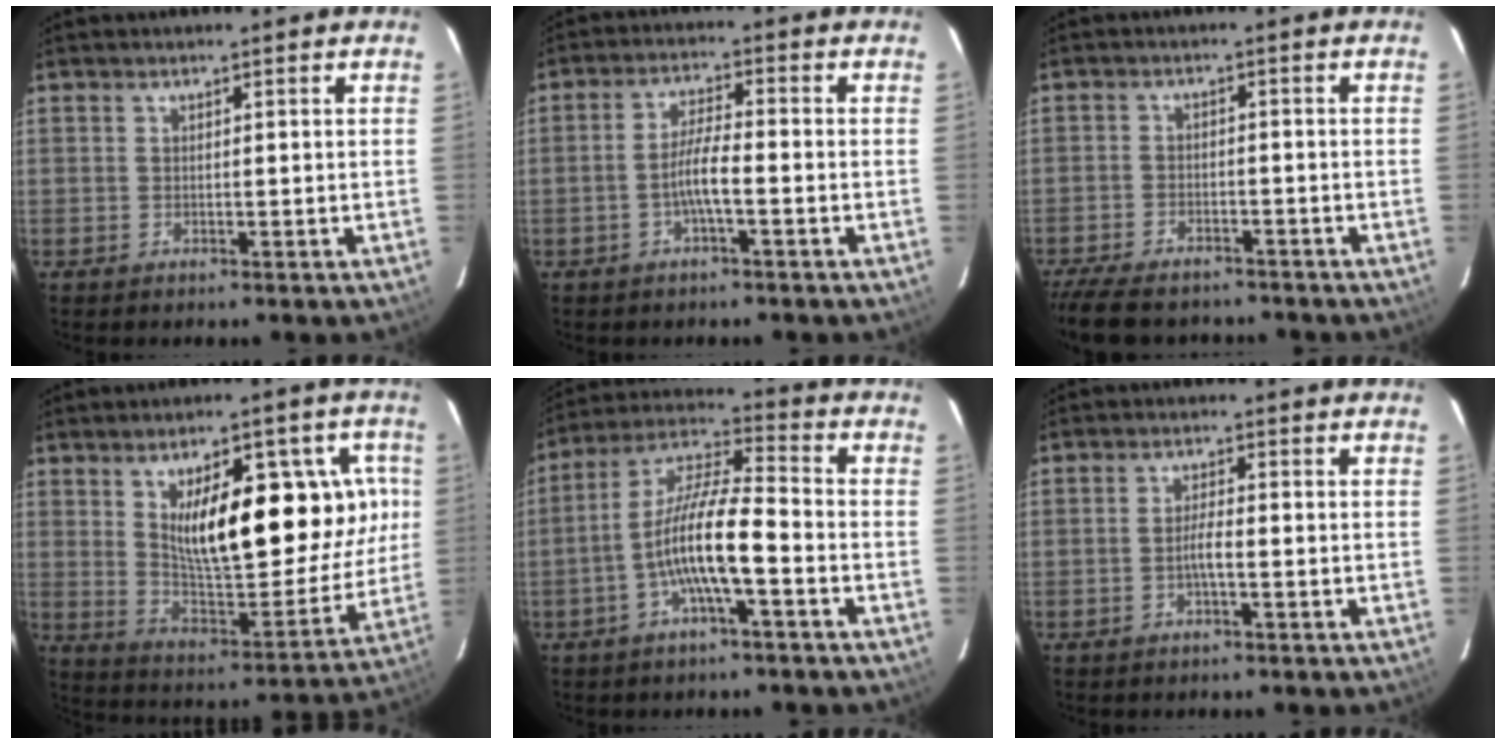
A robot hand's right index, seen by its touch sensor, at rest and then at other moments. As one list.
[{"total": 4.8, "force": [-2.0, 0.4, 4.4], "torque": [-0.088, 0.007, -0.039]}, {"total": 12.2, "force": [-10.7, 4.2, 4.2], "torque": [-0.115, -0.021, -0.171]}, {"total": 19.3, "force": [5.5, 8.3, 16.5], "torque": [-0.245, -0.003, 0.104]}, {"total": 11.5, "force": [-4.1, 1.8, 10.6], "torque": [-0.214, 0.009, -0.081]}, {"total": 1.8, "force": [-0.7, 0.2, 1.7], "torque": [-0.032, 0.003, -0.016]}]